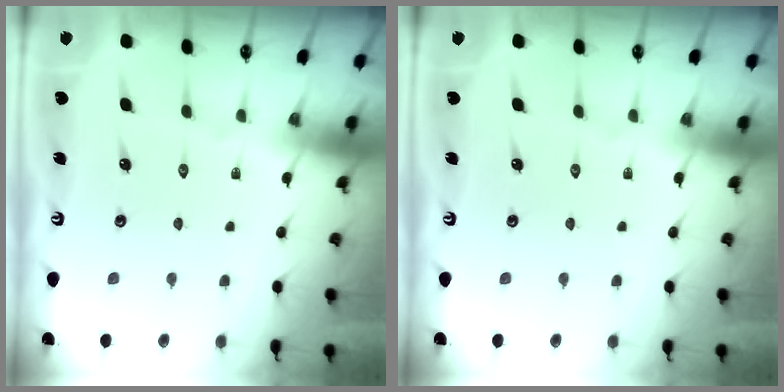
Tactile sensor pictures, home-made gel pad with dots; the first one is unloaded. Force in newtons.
{"total": 0.0}